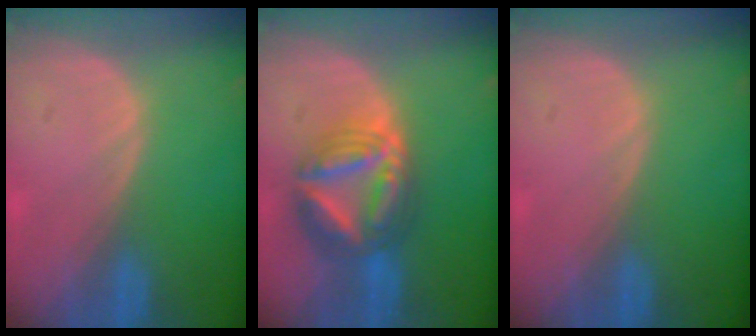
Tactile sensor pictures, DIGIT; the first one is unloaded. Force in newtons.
{"total": 9.1, "press": 9.1, "slide": 0.9}
{"total": 0.0}